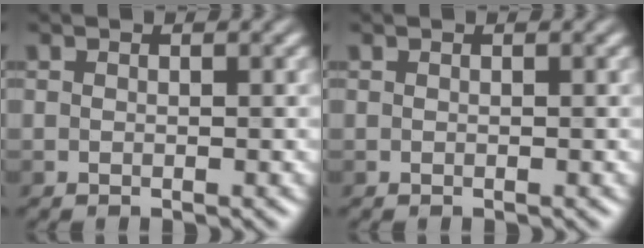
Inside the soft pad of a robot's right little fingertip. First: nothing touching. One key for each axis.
{"total": 0.0}